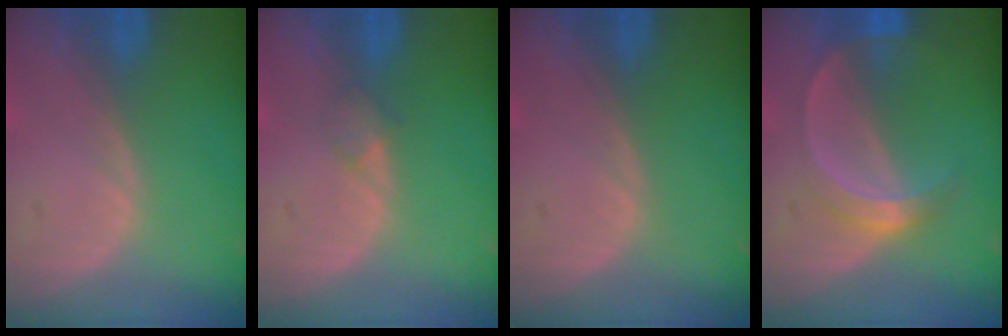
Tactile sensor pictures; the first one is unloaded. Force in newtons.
{"total": 1.4, "press": 1.4, "slide": 0.1}
{"total": 0.0}
{"total": 5.3, "press": 4.8, "slide": 2.3}